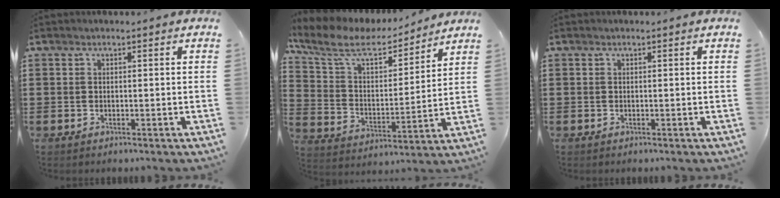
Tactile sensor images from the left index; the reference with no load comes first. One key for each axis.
{"total": 9.2, "fx": 7.6, "fy": 3.1, "fz": 4.2, "tx": -0.118, "ty": -0.041, "tz": 0.129}
{"total": 0.0}